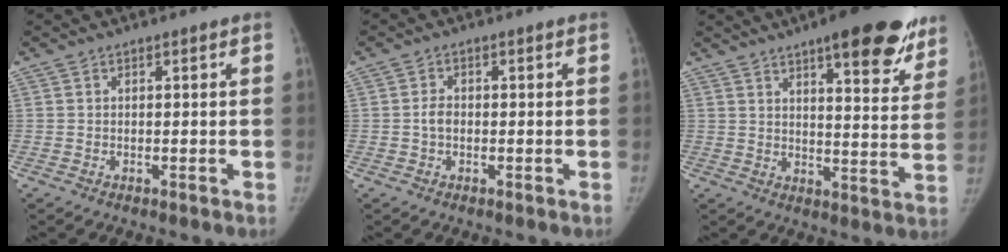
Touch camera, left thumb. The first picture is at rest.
{"total": 2.1, "force": [-0.2, 1.3, 1.5], "torque": [-0.024, 0.007, -0.007]}
{"total": 19.4, "force": [12.7, 5.5, 13.5], "torque": [-0.140, -0.053, 0.163]}